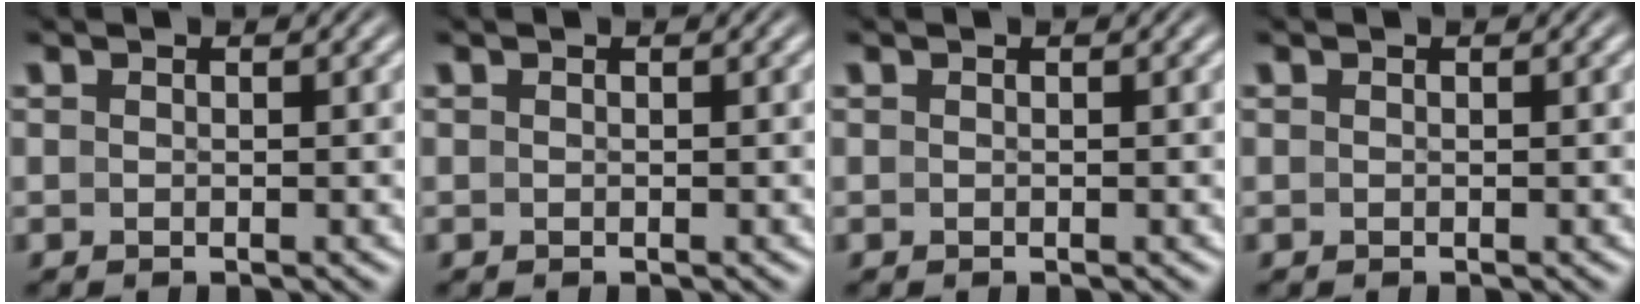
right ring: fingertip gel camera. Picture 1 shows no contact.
{"total": 0.0}
{"total": 0.0}
{"total": 0.0}